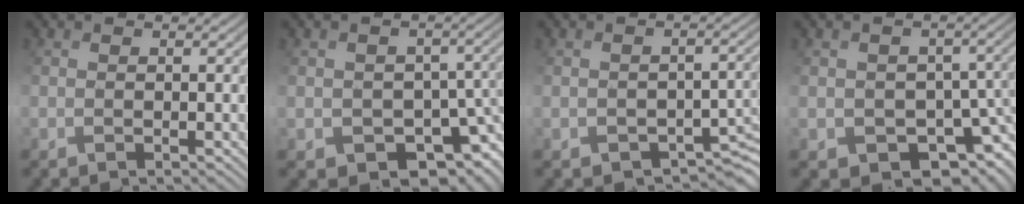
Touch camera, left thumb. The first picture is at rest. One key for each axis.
{"total": 7.4, "fx": -3.0, "fy": 5.8, "fz": 3.6, "tx": -0.054, "ty": -0.019, "tz": -0.036}
{"total": 5.3, "fx": -3.2, "fy": 3.5, "fz": 2.4, "tx": -0.025, "ty": -0.021, "tz": -0.040}
{"total": 7.3, "fx": -2.6, "fy": 5.7, "fz": 3.7, "tx": -0.051, "ty": -0.020, "tz": -0.033}